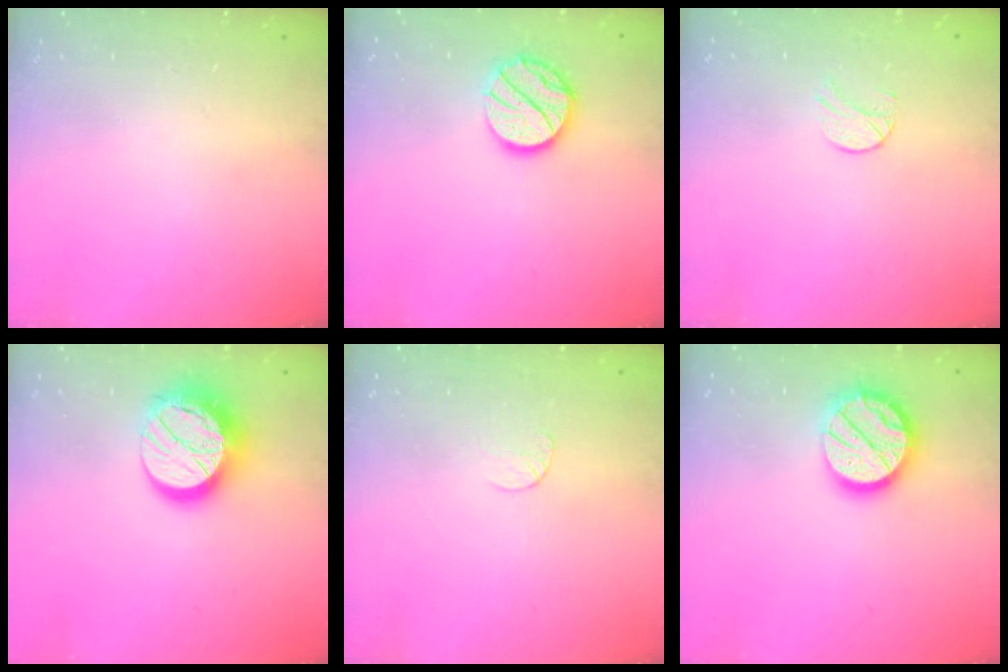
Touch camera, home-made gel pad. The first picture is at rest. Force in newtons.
{"total": 11.9, "press": 11.9, "slide": 1.0}
{"total": 5.3, "press": 5.3, "slide": 0.5}
{"total": 15.7, "press": 15.7, "slide": 0.9}
{"total": 3.7, "press": 3.7, "slide": 0.3}
{"total": 15.1, "press": 15.0, "slide": 1.3}